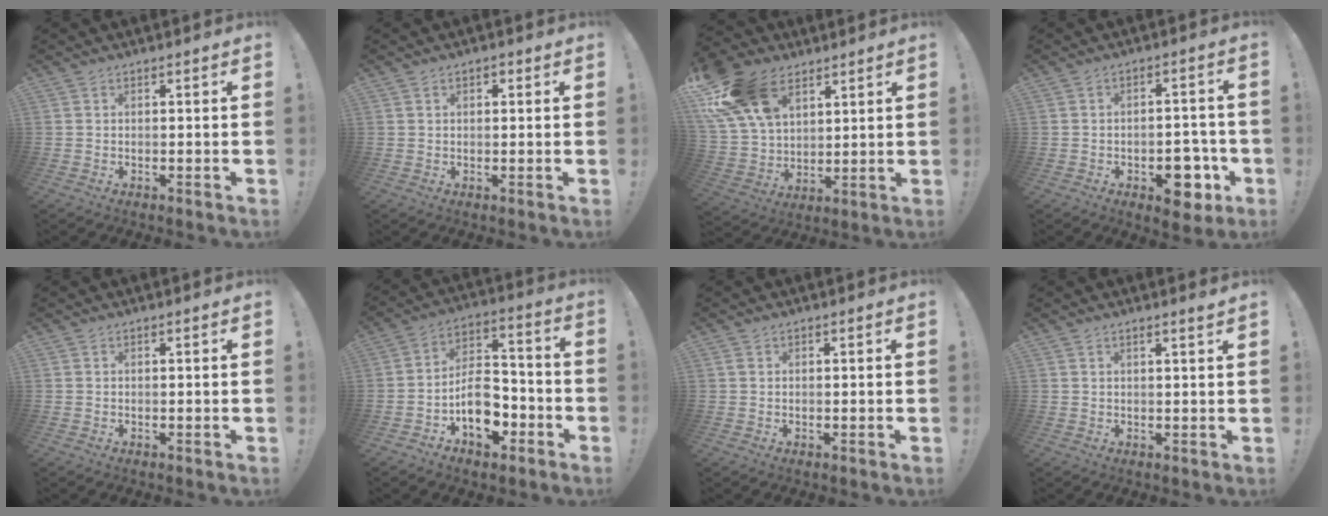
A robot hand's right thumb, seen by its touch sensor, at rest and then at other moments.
{"total": 1.2, "force": [0.1, 1.0, 0.7], "torque": [-0.014, 0.005, 0.001]}
{"total": 19.8, "force": [10.2, 12.6, 11.4], "torque": [-0.228, -0.046, 0.192]}
{"total": 11.0, "force": [-4.6, 6.8, 7.3], "torque": [-0.057, 0.037, -0.071]}
{"total": 0.0}
{"total": 13.0, "force": [-5.3, 8.7, 8.0], "torque": [-0.126, 0.040, -0.087]}
{"total": 1.0, "force": [0.5, 0.7, 0.2], "torque": [0.000, 0.003, 0.009]}
{"total": 1.7, "force": [1.2, -0.2, 1.2], "torque": [-0.016, -0.005, 0.019]}